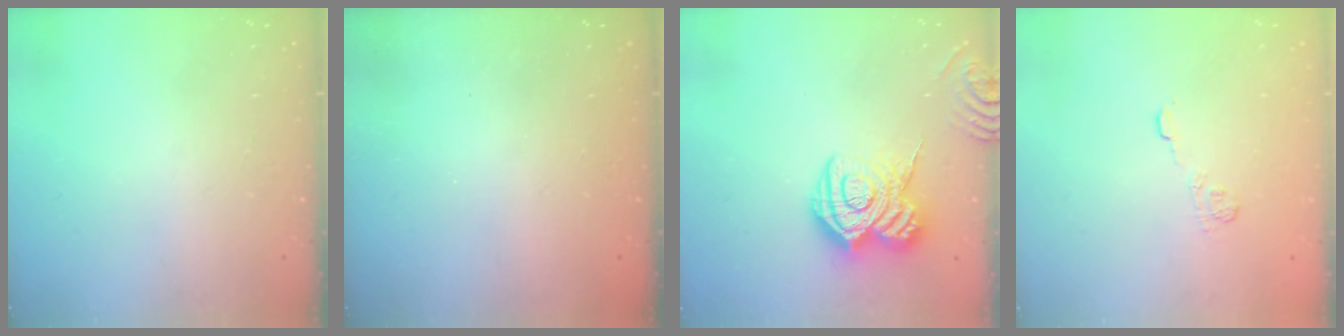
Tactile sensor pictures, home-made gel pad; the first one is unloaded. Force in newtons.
{"total": 2.4, "press": 2.3, "slide": 0.8}
{"total": 14.7, "press": 14.6, "slide": 1.0}
{"total": 4.1, "press": 3.8, "slide": 1.5}